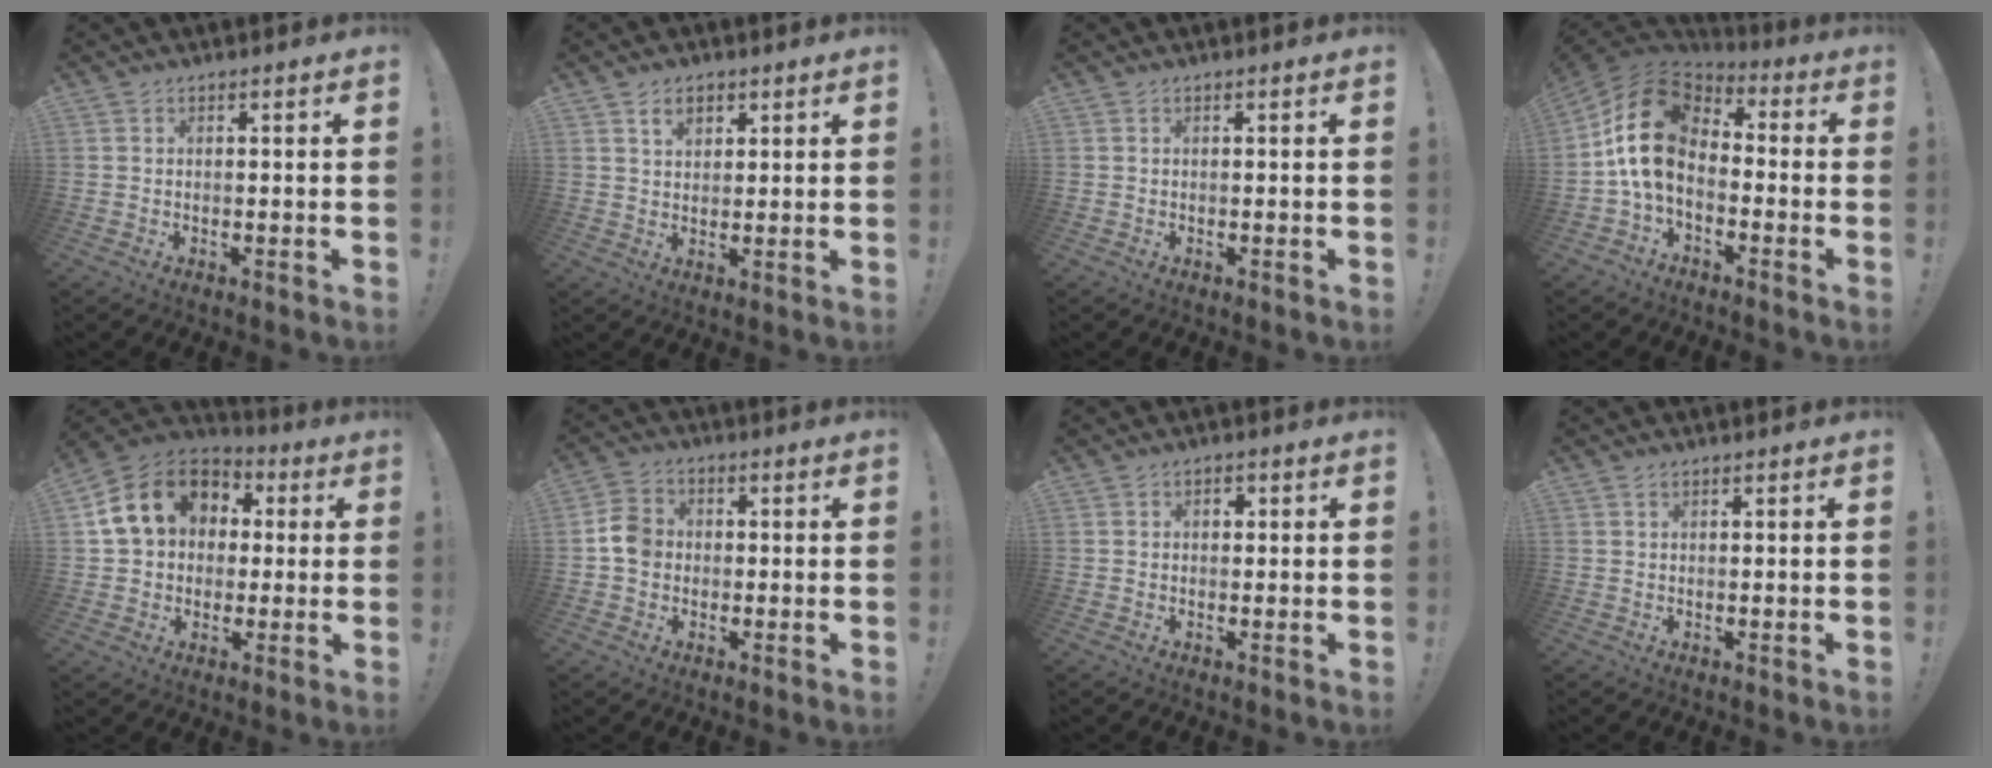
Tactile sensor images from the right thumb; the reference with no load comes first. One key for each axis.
{"total": 4.7, "fx": 2.5, "fy": 3.2, "fz": 2.4, "tx": -0.028, "ty": -0.007, "tz": 0.042}
{"total": 0.0}
{"total": 16.9, "fx": 0.5, "fy": 10.9, "fz": 12.9, "tx": -0.238, "ty": 0.014, "tz": 0.014}
{"total": 16.1, "fx": 4.7, "fy": 12.9, "fz": 8.5, "tx": -0.135, "ty": 0.001, "tz": 0.097}
{"total": 7.2, "fx": -0.5, "fy": 6.2, "fz": 3.5, "tx": -0.051, "ty": 0.017, "tz": -0.007}
{"total": 1.5, "fx": 0.2, "fy": 1.2, "fz": 0.9, "tx": -0.004, "ty": 0.001, "tz": -0.002}
{"total": 0.6, "fx": 0.4, "fy": 0.4, "fz": 0.2, "tx": 0.001, "ty": -0.002, "tz": 0.006}